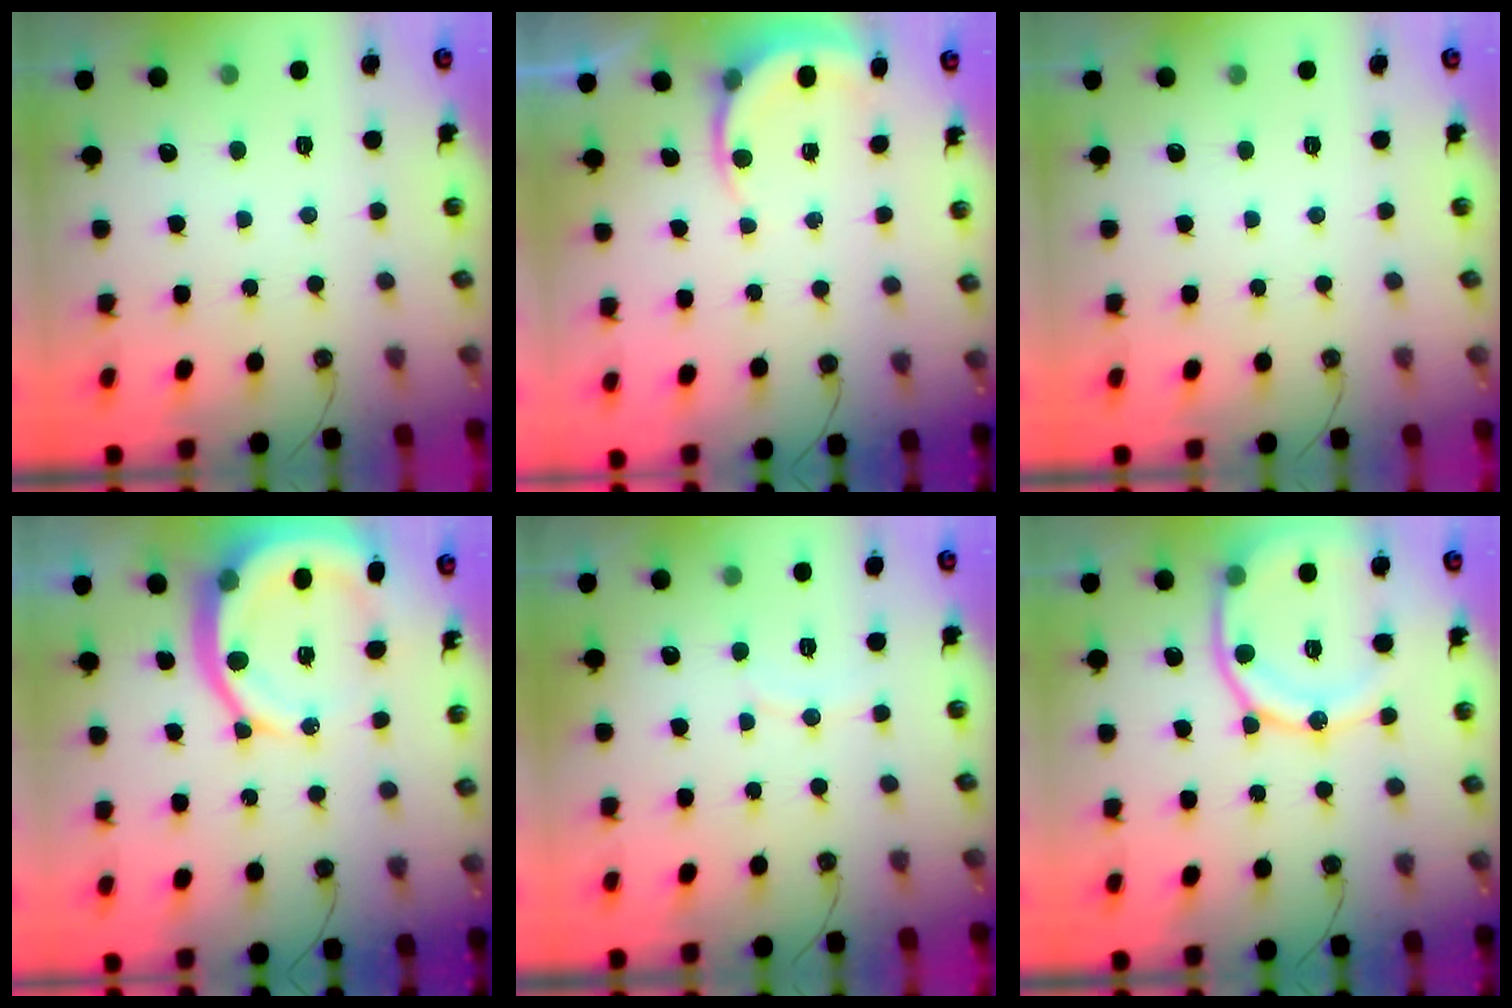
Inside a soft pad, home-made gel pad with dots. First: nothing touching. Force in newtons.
{"total": 5.5, "press": 5.5, "slide": 0.2}
{"total": 0.0}
{"total": 15.2, "press": 15.1, "slide": 1.6}
{"total": 4.4, "press": 4.4, "slide": 0.3}
{"total": 15.7, "press": 15.6, "slide": 1.4}